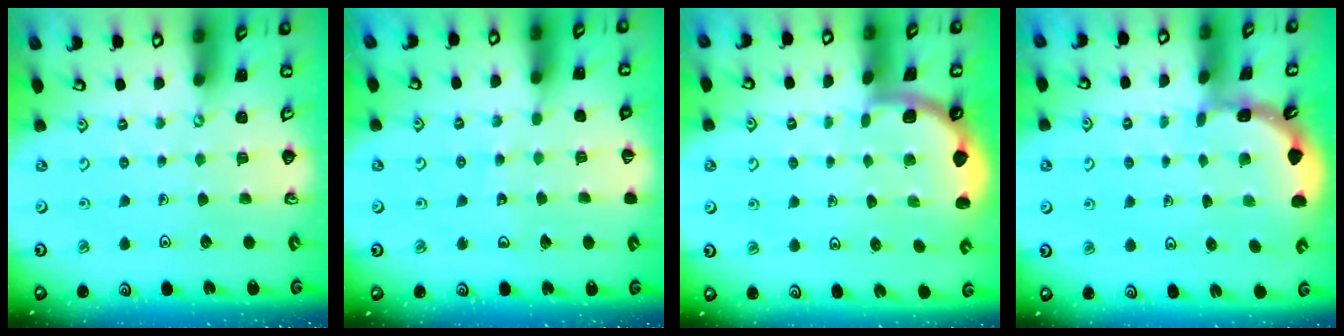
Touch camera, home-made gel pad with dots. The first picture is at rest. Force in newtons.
{"total": 5.5, "press": 5.5, "slide": 0.4}
{"total": 1.8, "press": 1.8, "slide": 0.1}
{"total": 1.8, "press": 1.8, "slide": 0.1}